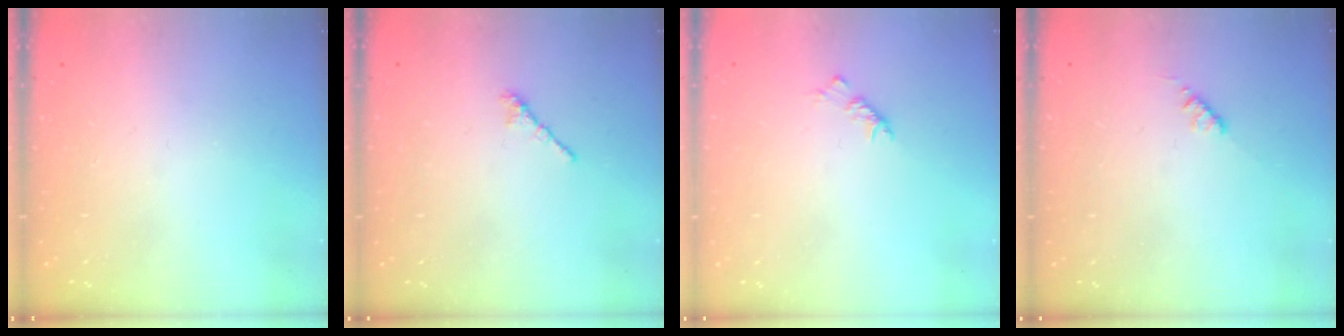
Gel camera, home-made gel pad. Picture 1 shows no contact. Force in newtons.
{"total": 2.4, "press": 2.3, "slide": 0.7}
{"total": 3.8, "press": 3.7, "slide": 0.8}
{"total": 2.8, "press": 2.8, "slide": 0.4}